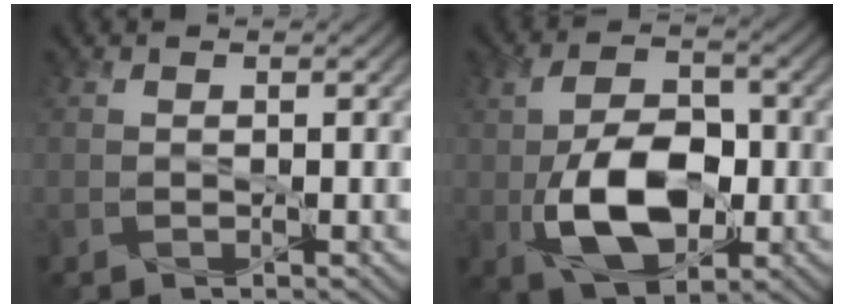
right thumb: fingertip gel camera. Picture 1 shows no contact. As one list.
[{"total": 10.3, "force": [-2.1, 6.1, 8.1], "torque": [-0.163, -0.002, -0.040]}]